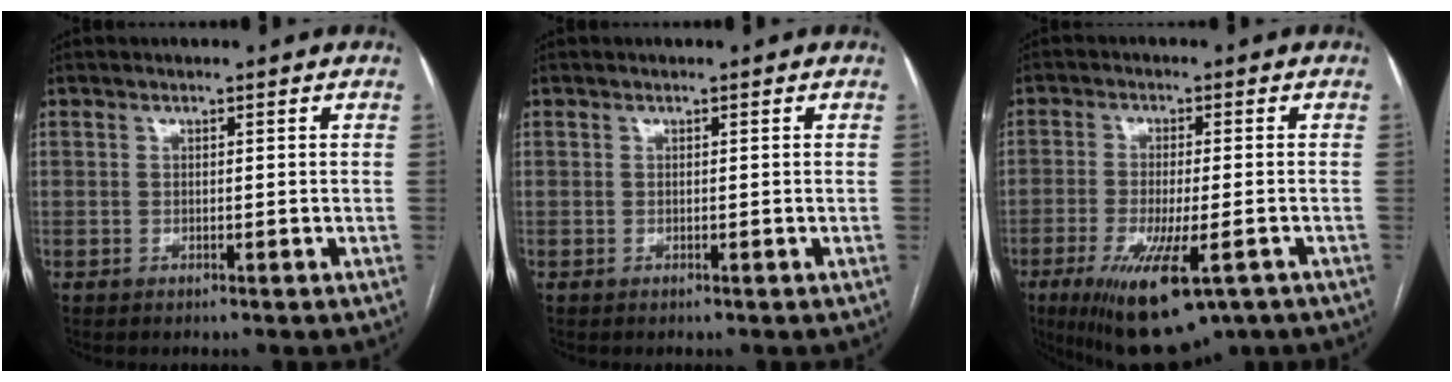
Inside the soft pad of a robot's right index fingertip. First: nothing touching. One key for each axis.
{"total": 0.0}
{"total": 13.8, "fx": -7.8, "fy": 3.7, "fz": 10.8, "tx": -0.178, "ty": -0.032, "tz": -0.116}